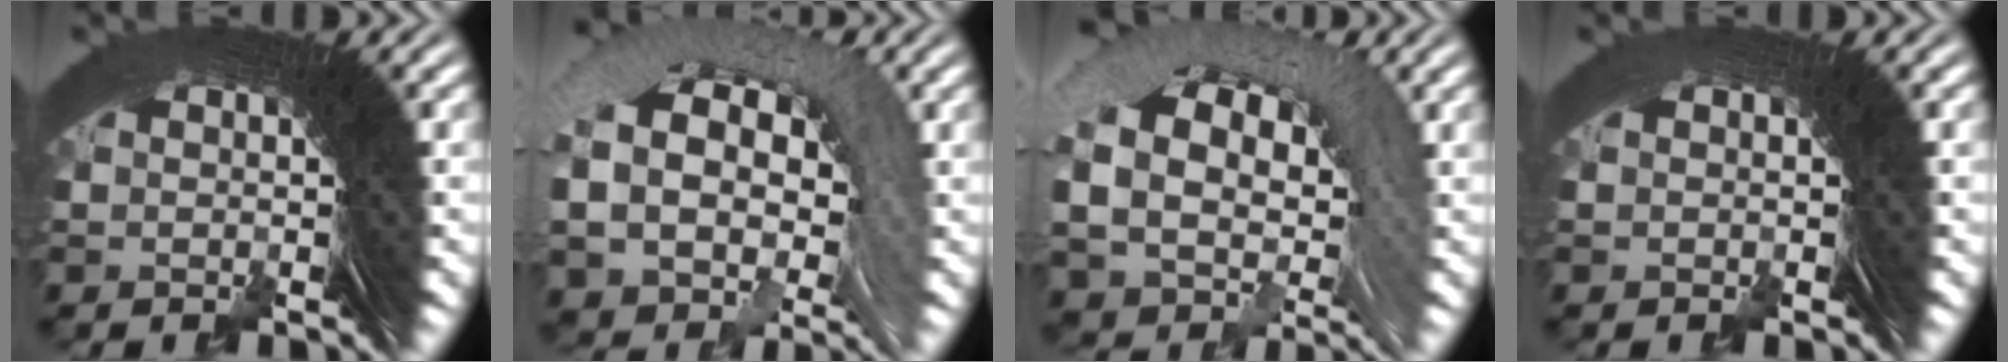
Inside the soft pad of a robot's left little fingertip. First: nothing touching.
{"total": 9.3, "force": [1.5, 6.2, 6.8], "torque": [-0.126, -0.011, 0.027]}
{"total": 9.8, "force": [2.1, 6.6, 7.0], "torque": [-0.127, -0.005, 0.036]}
{"total": 0.8, "force": [-0.5, -0.5, -0.4], "torque": [0.010, 0.004, -0.008]}